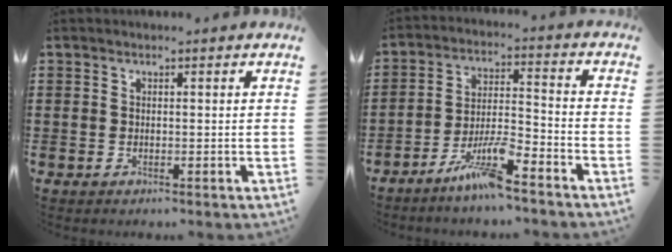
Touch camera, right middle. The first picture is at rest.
{"total": 7.8, "force": [-5.9, 0.8, 5.1], "torque": [-0.113, -0.007, -0.116]}